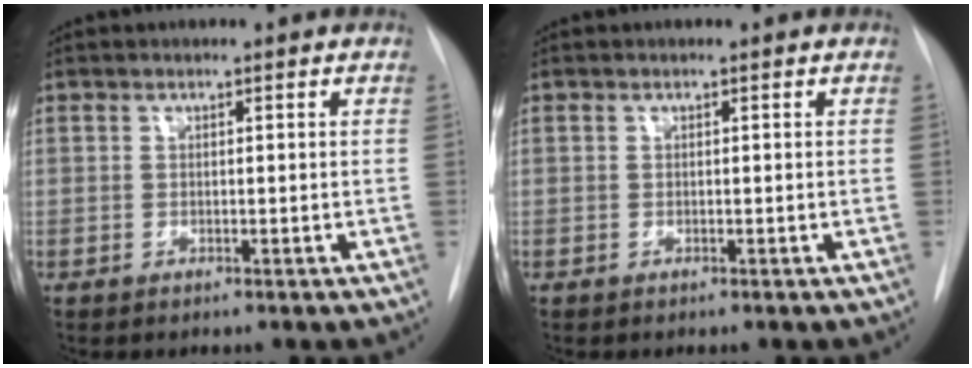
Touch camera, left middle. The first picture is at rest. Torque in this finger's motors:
{"motor_torque": [0.00, 0.00, 0.00, 0.00]}